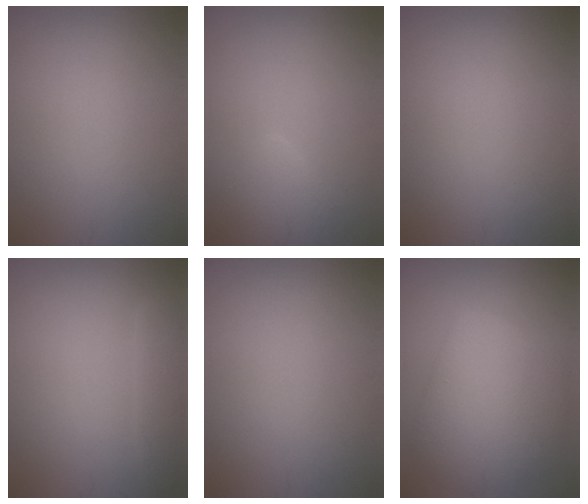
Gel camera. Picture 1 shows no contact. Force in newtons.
{"total": 2.6, "press": 2.6, "slide": 0.2}
{"total": 0.0}
{"total": 2.1, "press": 2.1, "slide": 0.1}
{"total": 0.0}
{"total": 6.7, "press": 6.7, "slide": 0.3}